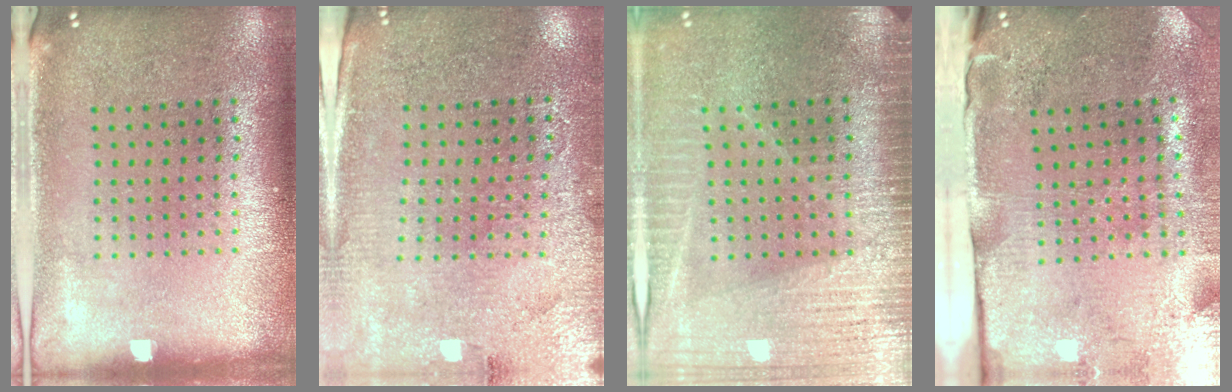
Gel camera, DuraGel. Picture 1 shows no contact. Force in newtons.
{"total": 3.0, "press": 2.8, "slide": 1.0}
{"total": 3.4, "press": 3.2, "slide": 1.4}
{"total": 4.6, "press": 3.7, "slide": 2.8}